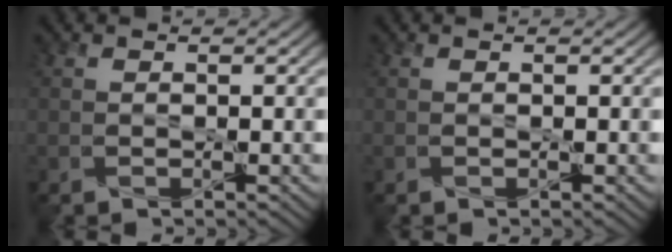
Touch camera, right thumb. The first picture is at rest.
{"total": 0.0}